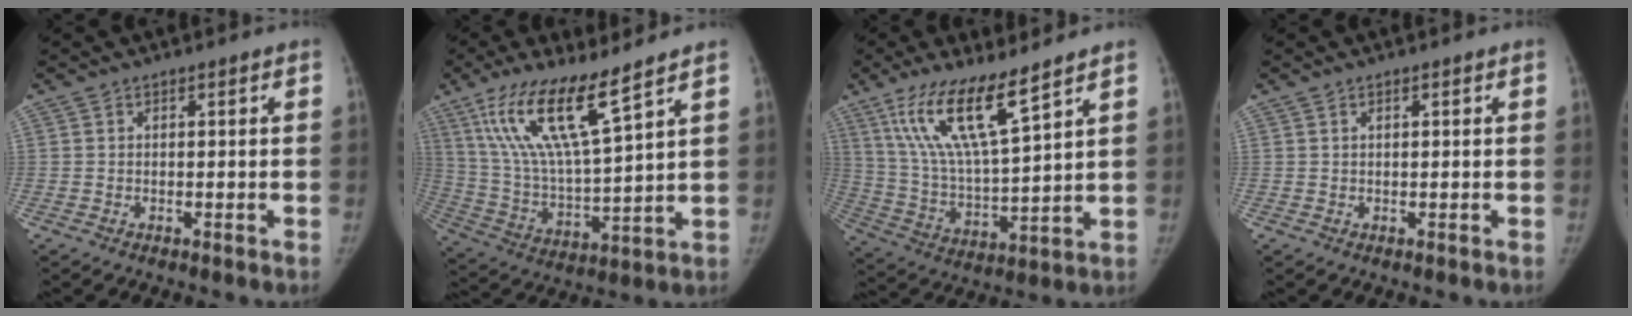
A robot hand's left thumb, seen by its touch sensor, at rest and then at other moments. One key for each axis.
{"total": 16.8, "fx": 10.2, "fy": 2.9, "fz": 13.0, "tx": -0.248, "ty": -0.053, "tz": 0.207}
{"total": 15.3, "fx": 9.6, "fy": 2.9, "fz": 11.6, "tx": -0.218, "ty": -0.051, "tz": 0.198}
{"total": 0.6, "fx": 0.3, "fy": 0.2, "fz": 0.5, "tx": -0.009, "ty": 0.002, "tz": 0.005}